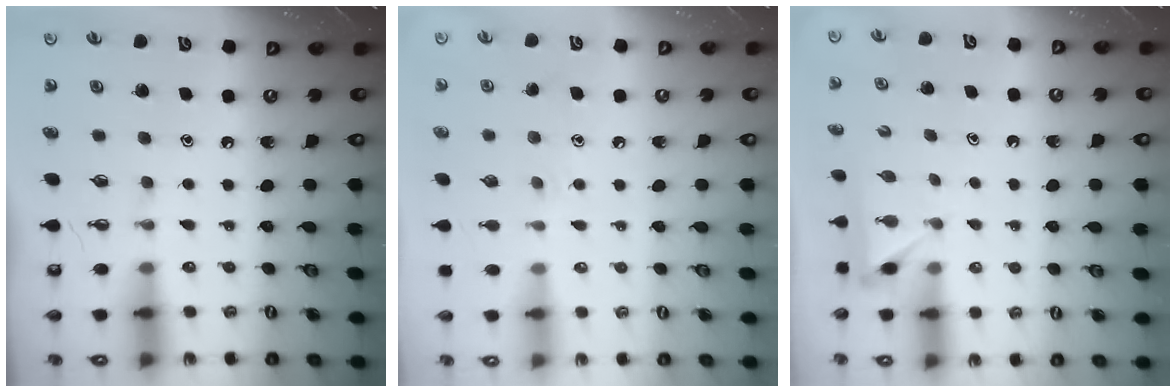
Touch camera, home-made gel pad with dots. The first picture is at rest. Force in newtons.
{"total": 6.9, "press": 6.9, "slide": 0.3}
{"total": 2.5, "press": 2.5, "slide": 0.3}